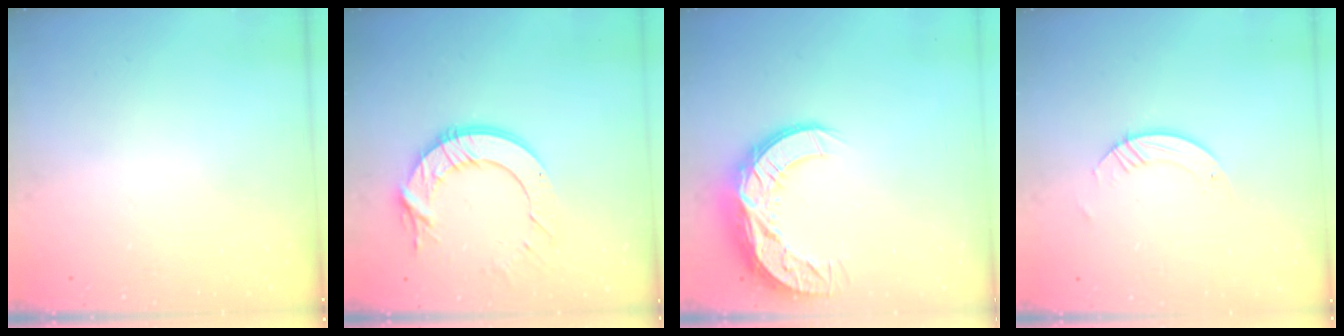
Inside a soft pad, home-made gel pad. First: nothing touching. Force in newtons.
{"total": 12.6, "press": 12.6, "slide": 1.1}
{"total": 12.6, "press": 12.6, "slide": 0.7}
{"total": 3.2, "press": 3.2, "slide": 0.3}